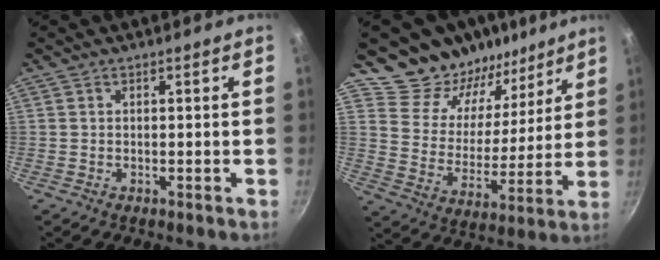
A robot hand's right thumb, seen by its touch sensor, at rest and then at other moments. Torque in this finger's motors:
{"motor_torque": [-0.09, 0.13, -0.19, 0.24, 0.00]}